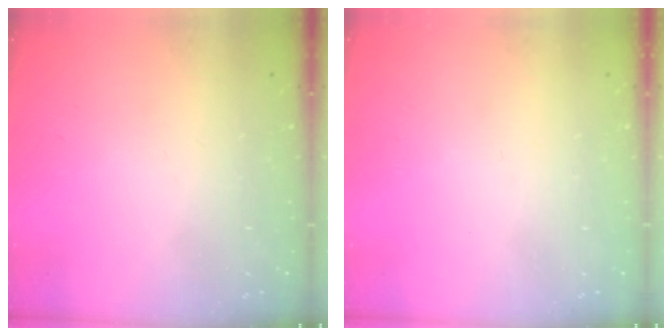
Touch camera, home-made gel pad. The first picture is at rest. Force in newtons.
{"total": 0.0}